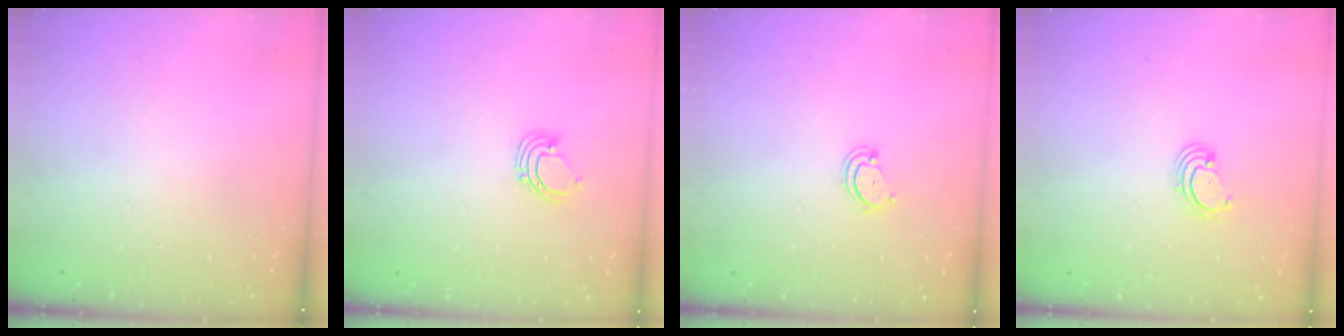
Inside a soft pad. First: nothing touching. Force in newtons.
{"total": 2.9, "press": 2.9, "slide": 0.3}
{"total": 2.6, "press": 2.6, "slide": 0.3}
{"total": 2.6, "press": 2.6, "slide": 0.3}